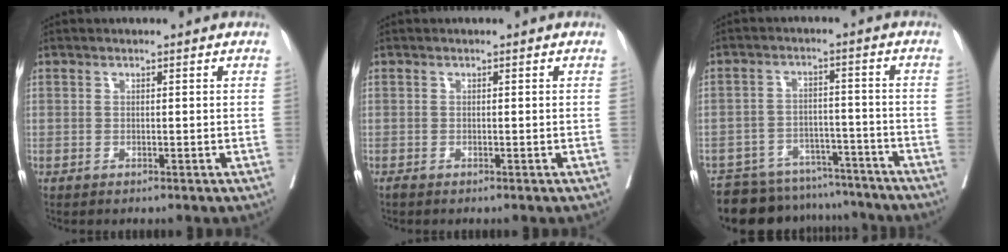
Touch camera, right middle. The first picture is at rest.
{"total": 0.0}
{"total": 14.4, "force": [-13.1, 5.4, 2.3], "torque": [-0.043, 0.017, -0.179]}